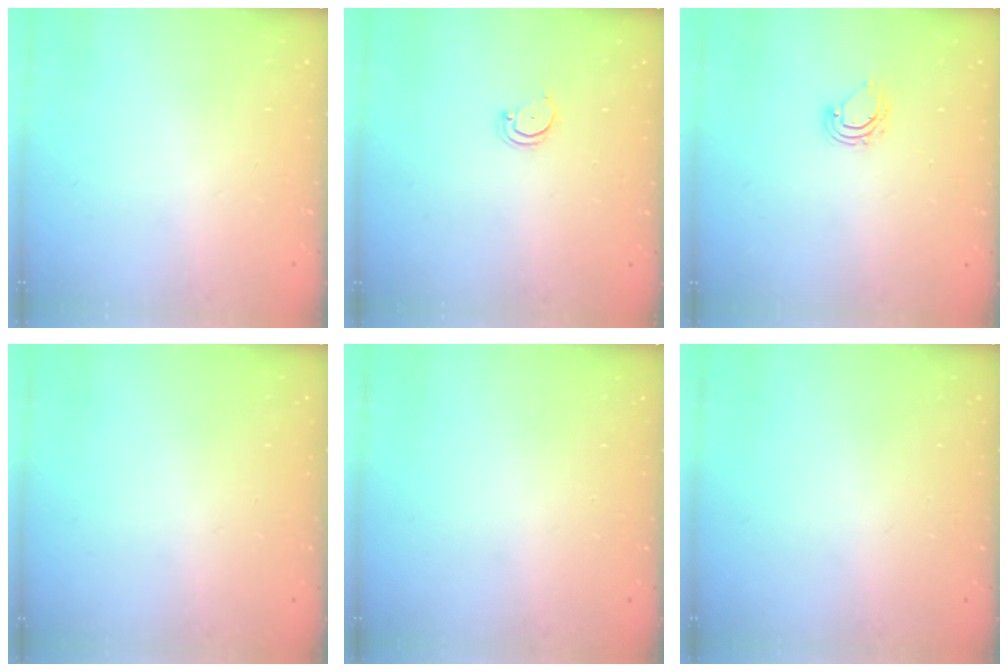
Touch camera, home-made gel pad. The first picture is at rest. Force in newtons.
{"total": 2.7, "press": 2.7, "slide": 0.3}
{"total": 5.4, "press": 5.4, "slide": 0.3}
{"total": 0.0}
{"total": 0.0}
{"total": 0.0}